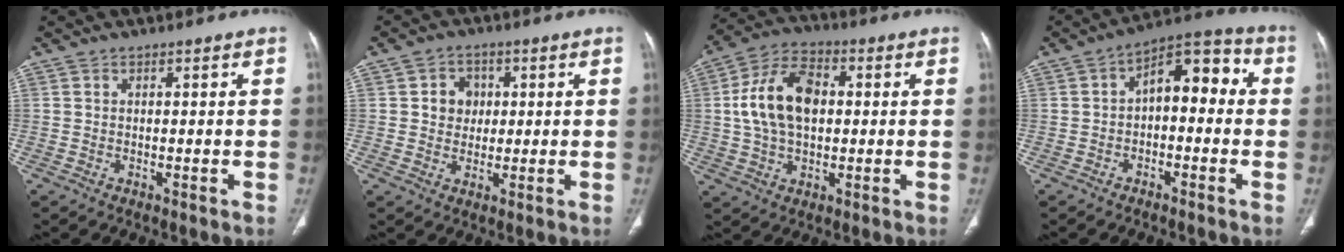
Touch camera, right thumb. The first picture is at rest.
{"total": 5.1, "force": [0.9, 4.5, 2.2], "torque": [-0.005, 0.003, 0.012]}
{"total": 13.8, "force": [1.4, 8.6, 10.7], "torque": [-0.191, 0.020, 0.020]}
{"total": 11.4, "force": [-0.1, 6.6, 9.2], "torque": [-0.089, 0.051, -0.017]}